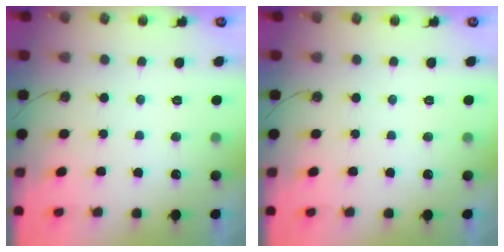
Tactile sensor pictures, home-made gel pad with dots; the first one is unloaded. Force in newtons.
{"total": 0.0}